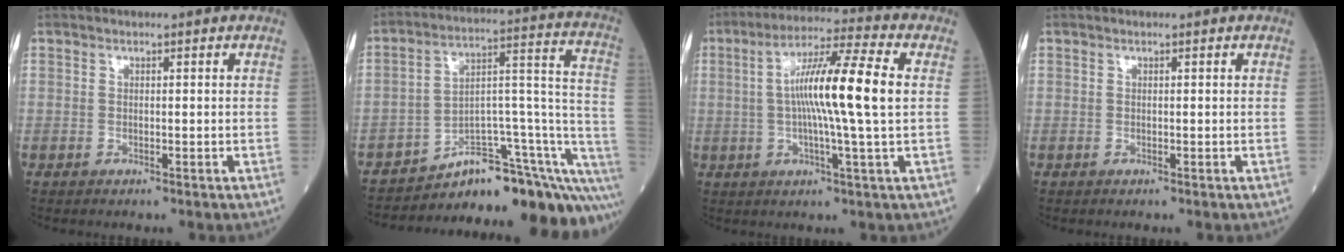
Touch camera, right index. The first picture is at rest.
{"total": 20.8, "force": [-19.2, 2.4, 7.5], "torque": [-0.025, 0.063, -0.274]}
{"total": 12.9, "force": [1.0, -0.5, 12.8], "torque": [-0.225, 0.013, 0.008]}
{"total": 0.0}